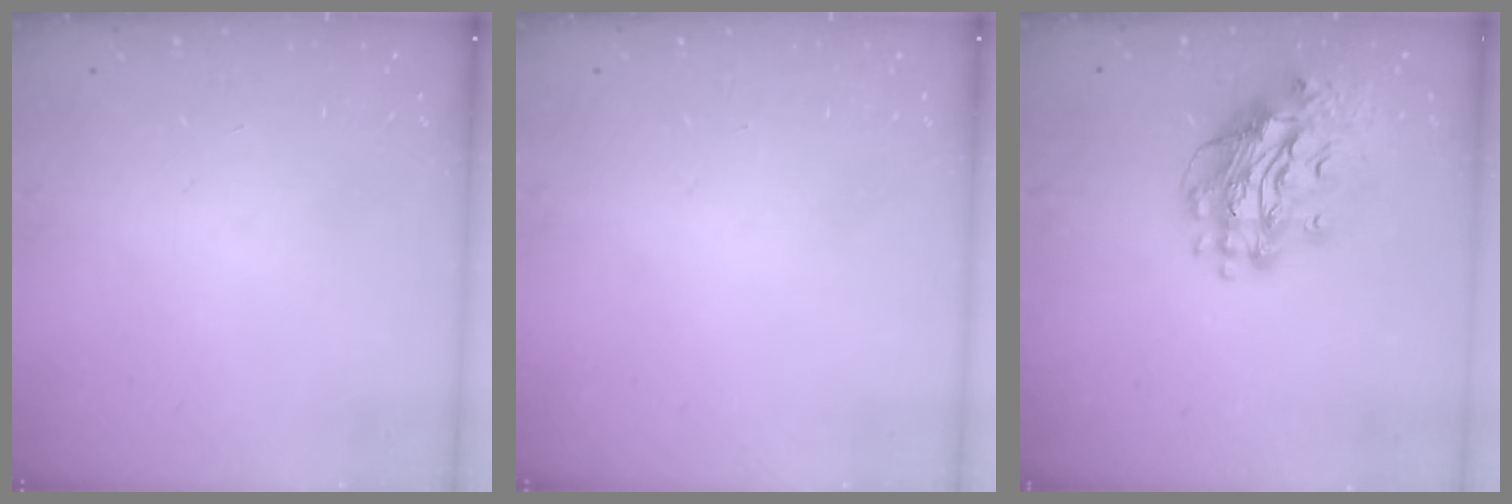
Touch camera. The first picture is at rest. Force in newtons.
{"total": 0.0}
{"total": 15.8, "press": 15.7, "slide": 1.7}